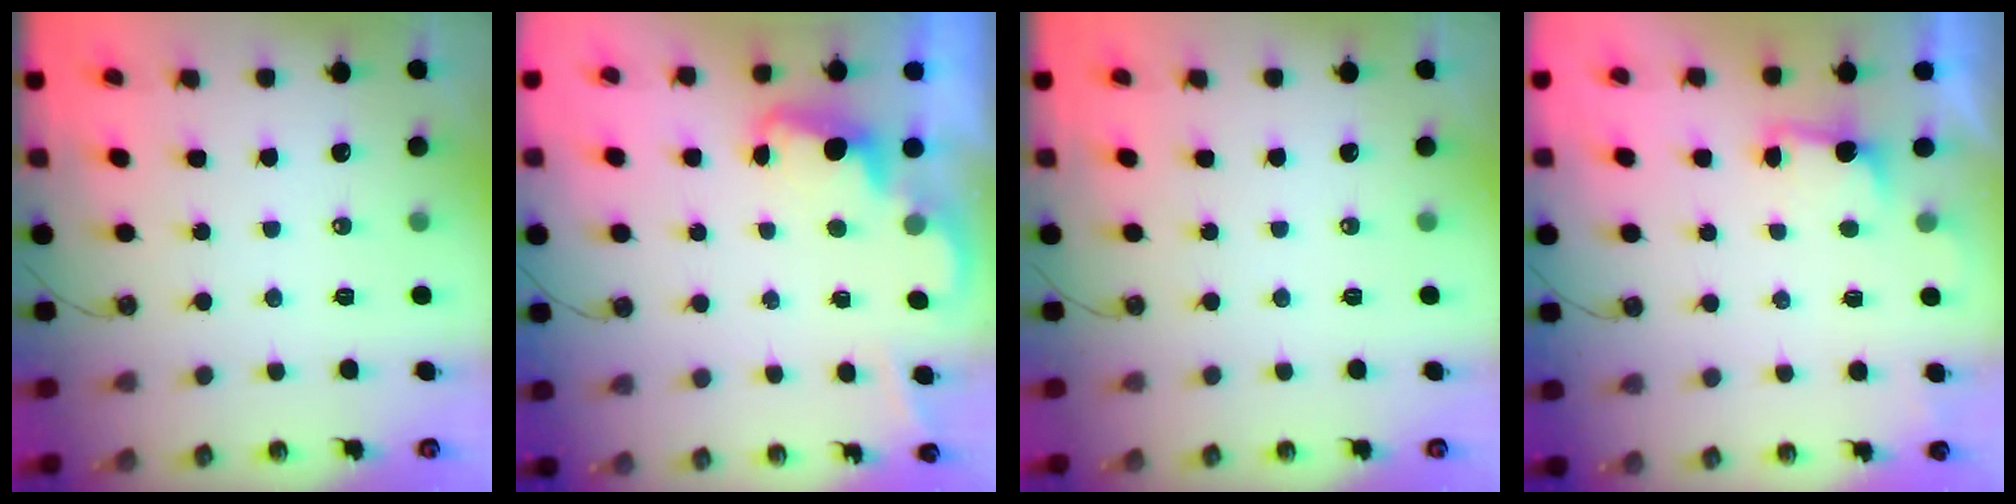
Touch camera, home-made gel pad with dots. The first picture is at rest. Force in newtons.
{"total": 2.3, "press": 2.3, "slide": 0.6}
{"total": 0.0}
{"total": 2.5, "press": 2.3, "slide": 0.8}